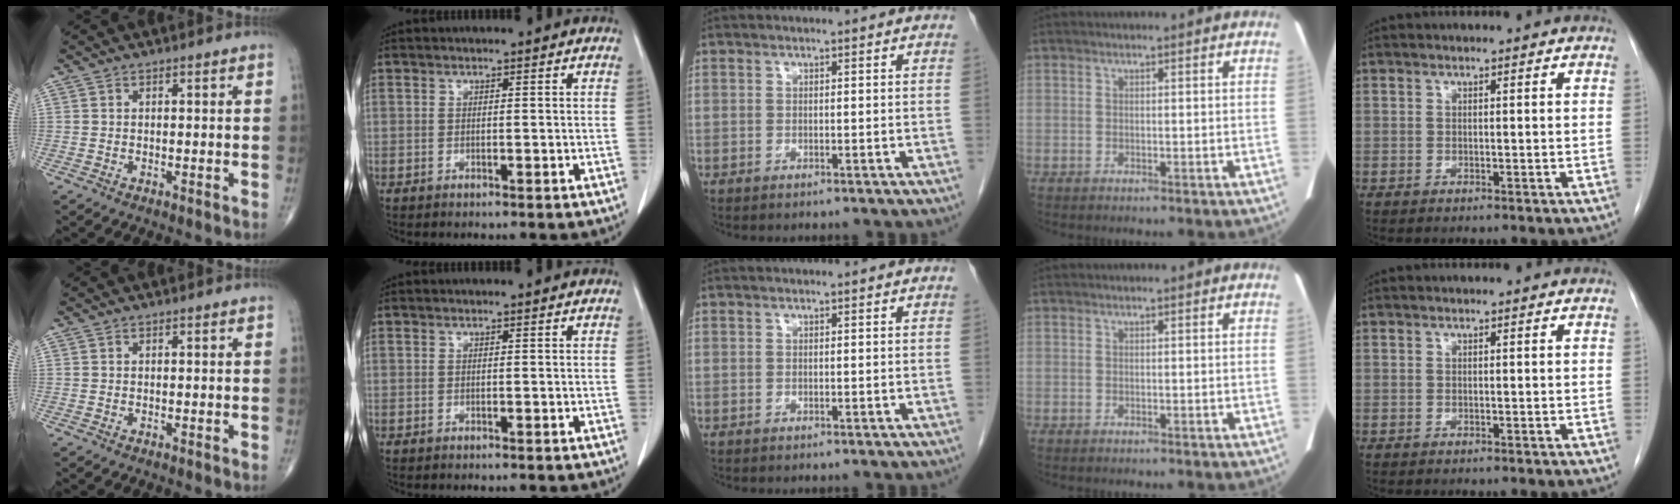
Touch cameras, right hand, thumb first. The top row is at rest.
{}